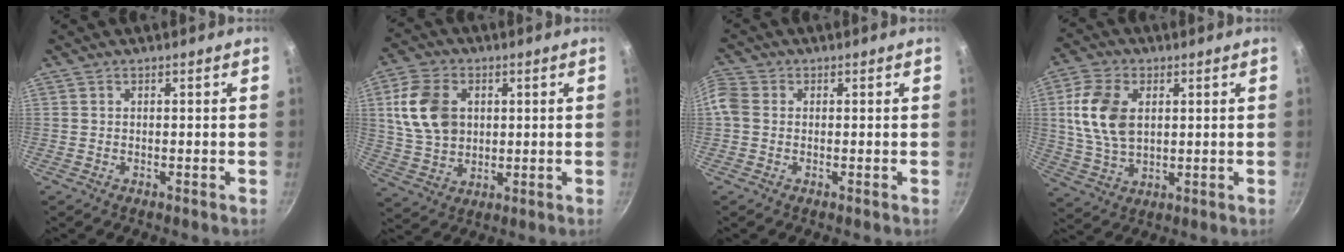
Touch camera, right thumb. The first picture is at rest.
{"total": 12.5, "force": [2.6, 9.2, 8.0], "torque": [-0.134, -0.003, 0.054]}
{"total": 3.6, "force": [-0.1, 3.0, 1.9], "torque": [-0.040, 0.008, -0.016]}
{"total": 12.0, "force": [2.4, 7.7, 8.8], "torque": [-0.159, -0.004, 0.046]}